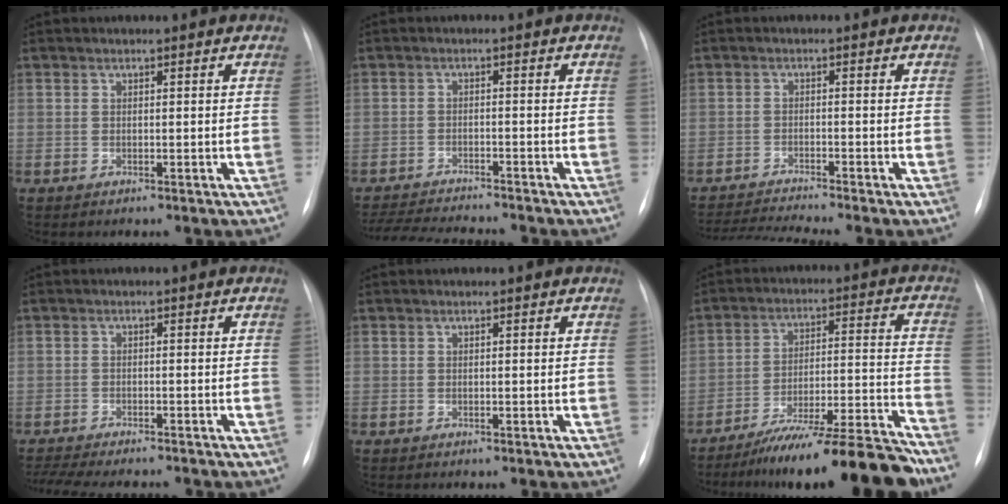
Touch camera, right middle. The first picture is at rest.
{"total": 9.9, "force": [-9.4, 0.3, 3.3], "torque": [-0.053, -0.008, -0.147]}
{"total": 6.2, "force": [-5.6, -2.0, 1.8], "torque": [-0.031, -0.016, -0.097]}
{"total": 11.7, "force": [-10.5, 1.8, 4.9], "torque": [-0.080, -0.010, -0.145]}
{"total": 0.0}
{"total": 17.4, "force": [-15.2, -1.1, 8.4], "torque": [-0.104, 0.011, -0.247]}